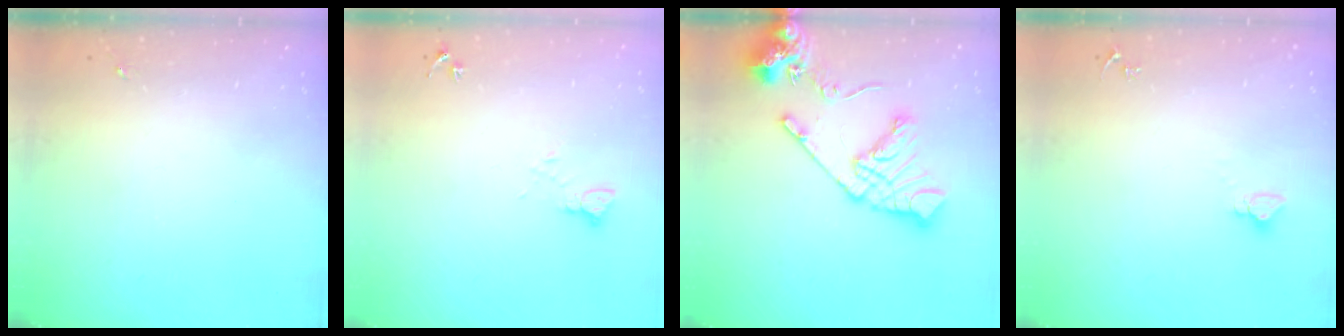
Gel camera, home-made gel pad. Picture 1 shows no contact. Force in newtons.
{"total": 4.4, "press": 4.3, "slide": 0.4}
{"total": 18.2, "press": 18.0, "slide": 2.5}
{"total": 2.8, "press": 2.8, "slide": 0.2}